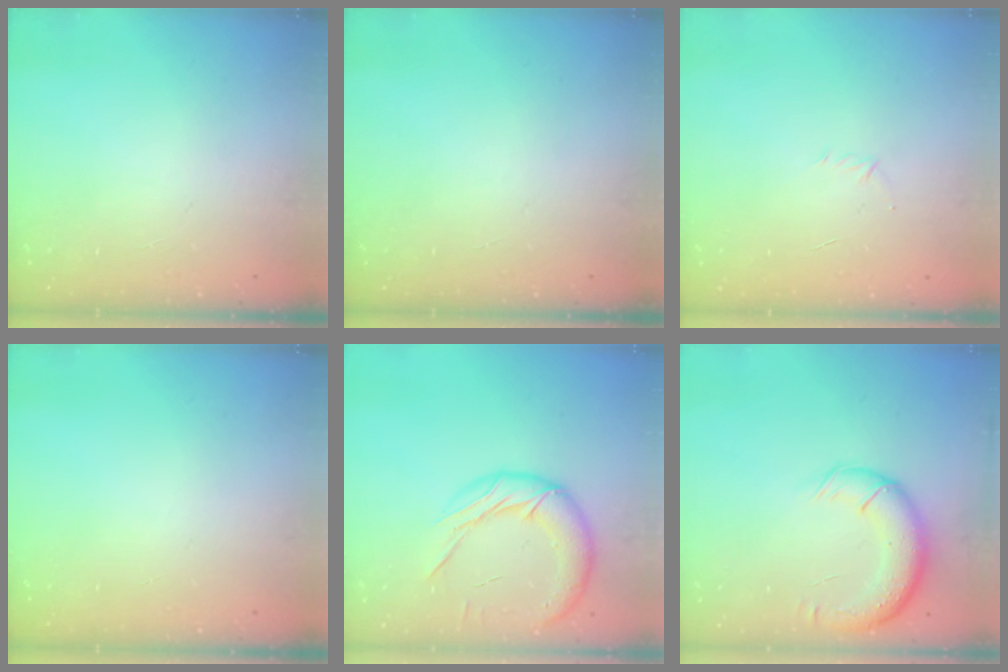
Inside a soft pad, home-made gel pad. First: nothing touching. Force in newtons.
{"total": 0.0}
{"total": 2.9, "press": 2.8, "slide": 0.7}
{"total": 0.0}
{"total": 15.9, "press": 15.7, "slide": 1.9}
{"total": 14.1, "press": 13.5, "slide": 3.8}